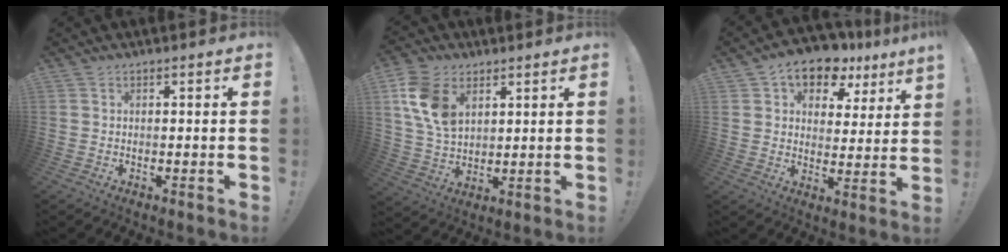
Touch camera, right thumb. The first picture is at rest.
{"total": 13.1, "force": [5.7, 8.4, 8.3], "torque": [-0.154, -0.010, 0.110]}
{"total": 11.1, "force": [7.6, 6.2, 5.1], "torque": [-0.076, -0.049, 0.141]}